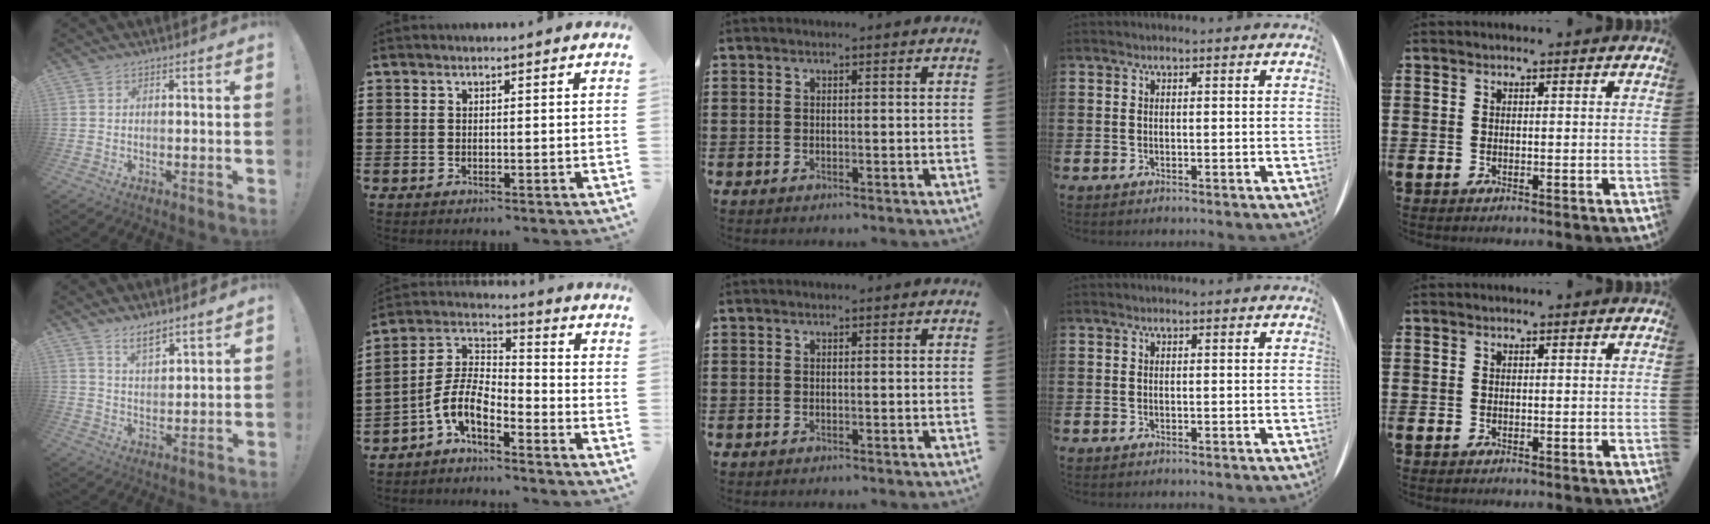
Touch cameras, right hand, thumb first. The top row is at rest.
{"thumb": {"total": 6.6, "force": [5.6, 1.9, 2.9], "torque": [-0.048, -0.038, 0.101]}, "index": {"total": 6.7, "force": [-4.4, 2.4, 4.4], "torque": [-0.126, -0.021, -0.097]}}